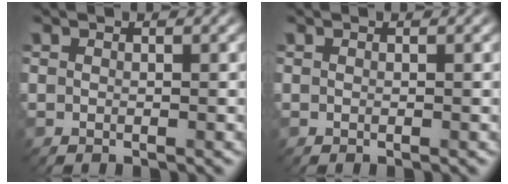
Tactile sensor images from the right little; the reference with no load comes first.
{"total": 0.0}